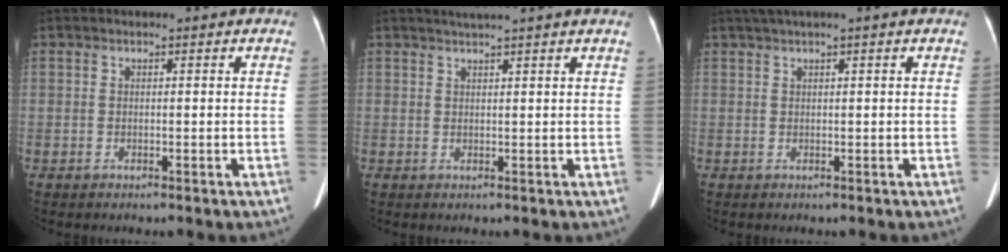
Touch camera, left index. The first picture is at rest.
{"total": 4.1, "force": [3.4, -0.9, 2.0], "torque": [-0.026, 0.018, 0.047]}
{"total": 2.5, "force": [1.8, -0.6, 1.6], "torque": [-0.030, 0.025, 0.038]}